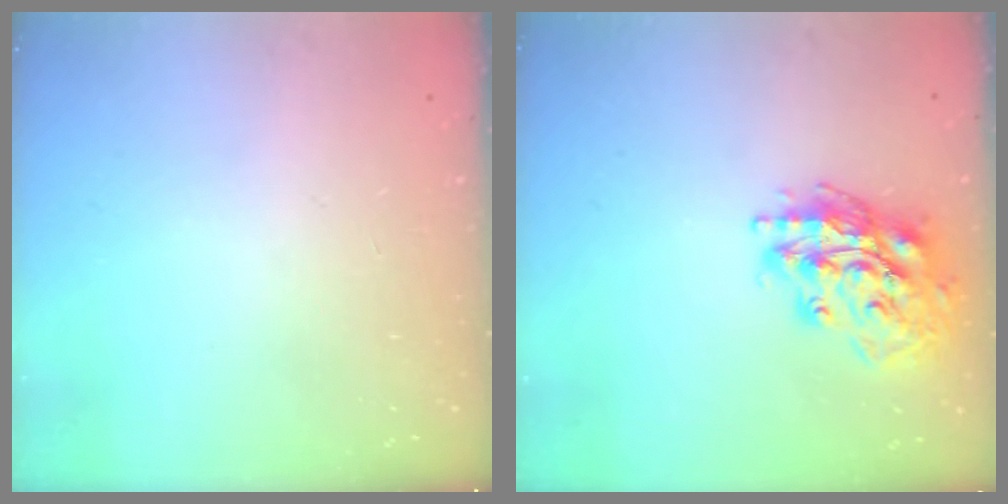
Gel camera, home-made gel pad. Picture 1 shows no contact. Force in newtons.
{"total": 17.4, "press": 17.1, "slide": 2.7}